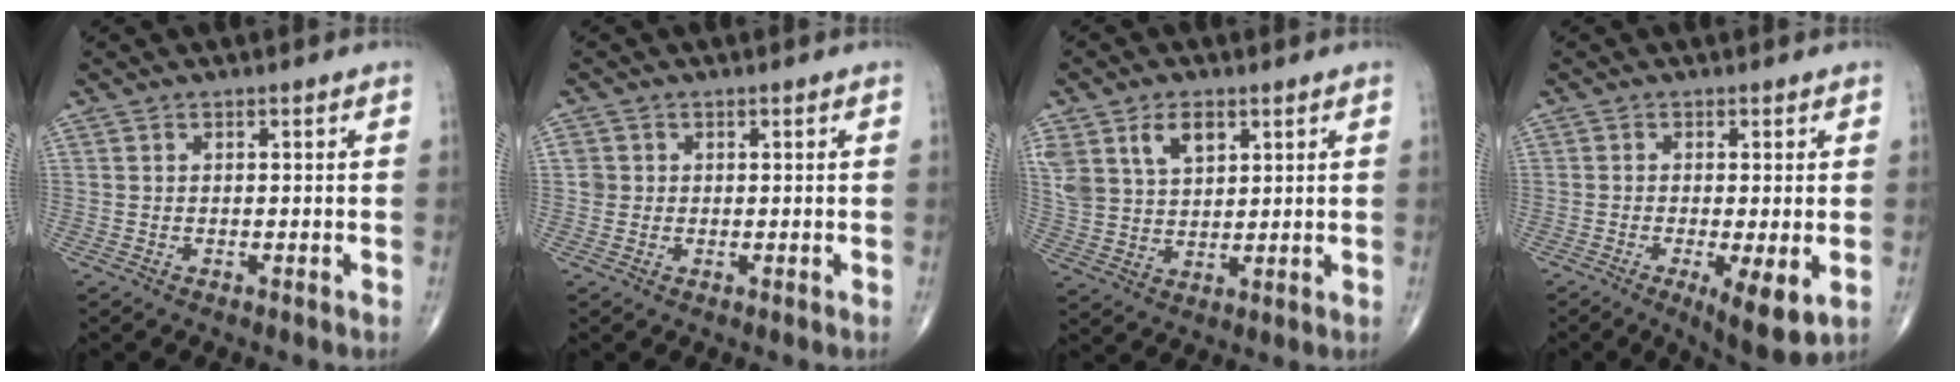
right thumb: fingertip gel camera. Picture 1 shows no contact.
{"total": 1.8, "force": [0.2, 1.7, 0.3], "torque": [0.005, 0.004, 0.003]}
{"total": 10.0, "force": [4.9, 6.3, 6.1], "torque": [-0.110, -0.012, 0.103]}
{"total": 7.9, "force": [-2.2, 2.0, 7.3], "torque": [-0.115, -0.022, -0.034]}